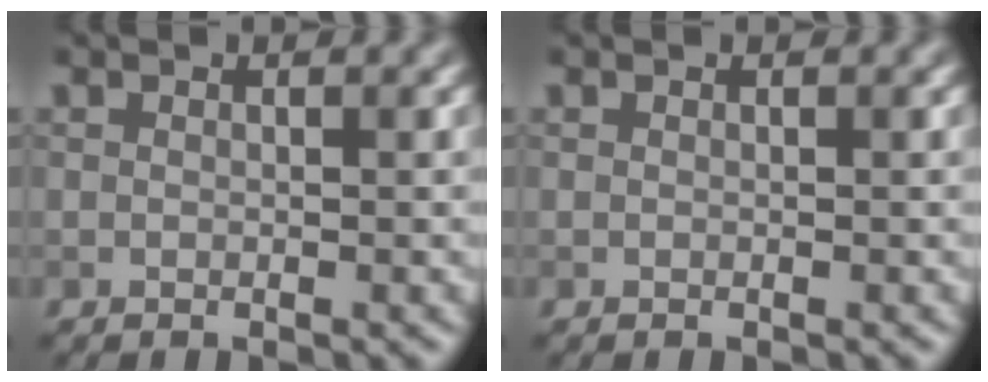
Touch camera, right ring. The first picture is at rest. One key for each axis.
{"total": 0.0}